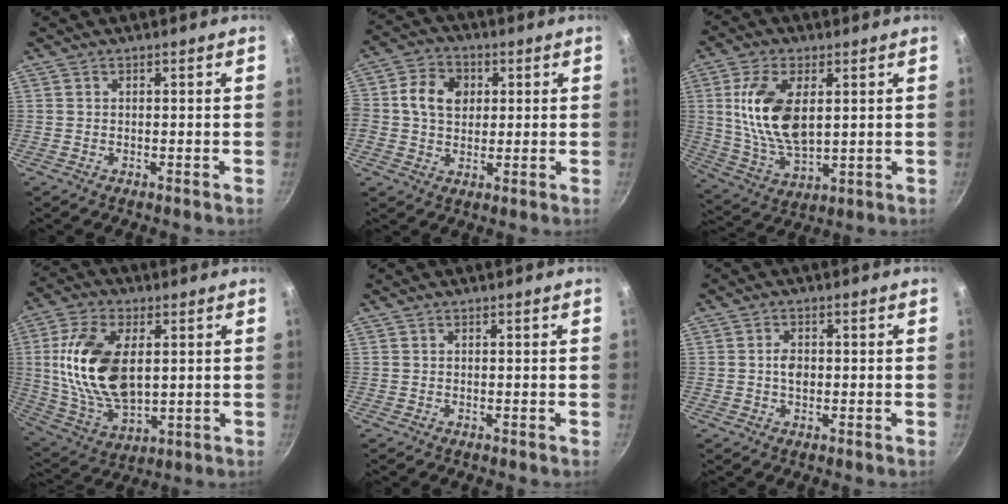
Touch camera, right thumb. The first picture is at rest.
{"total": 9.1, "force": [1.7, 7.2, 5.2], "torque": [-0.071, 0.005, 0.011]}
{"total": 14.8, "force": [3.0, 7.8, 12.1], "torque": [-0.225, -0.015, 0.066]}
{"total": 18.6, "force": [2.8, 10.7, 14.9], "torque": [-0.273, -0.008, 0.062]}
{"total": 0.0}
{"total": 2.8, "force": [0.0, 1.9, 2.1], "torque": [-0.026, 0.006, -0.002]}